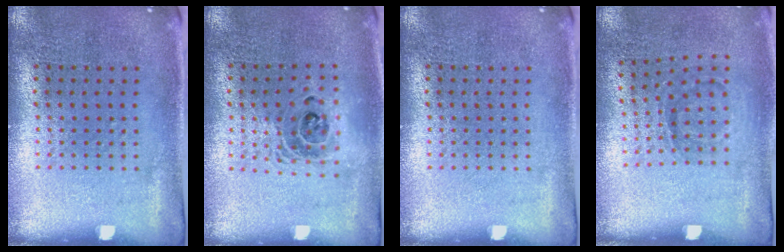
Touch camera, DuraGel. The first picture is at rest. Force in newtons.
{"total": 1.5, "press": 1.3, "slide": 0.7}
{"total": 0.0}
{"total": 1.0, "press": 0.7, "slide": 0.7}